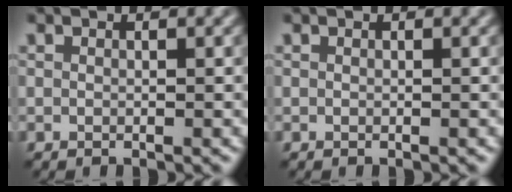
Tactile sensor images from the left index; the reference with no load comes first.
{"total": 0.0}